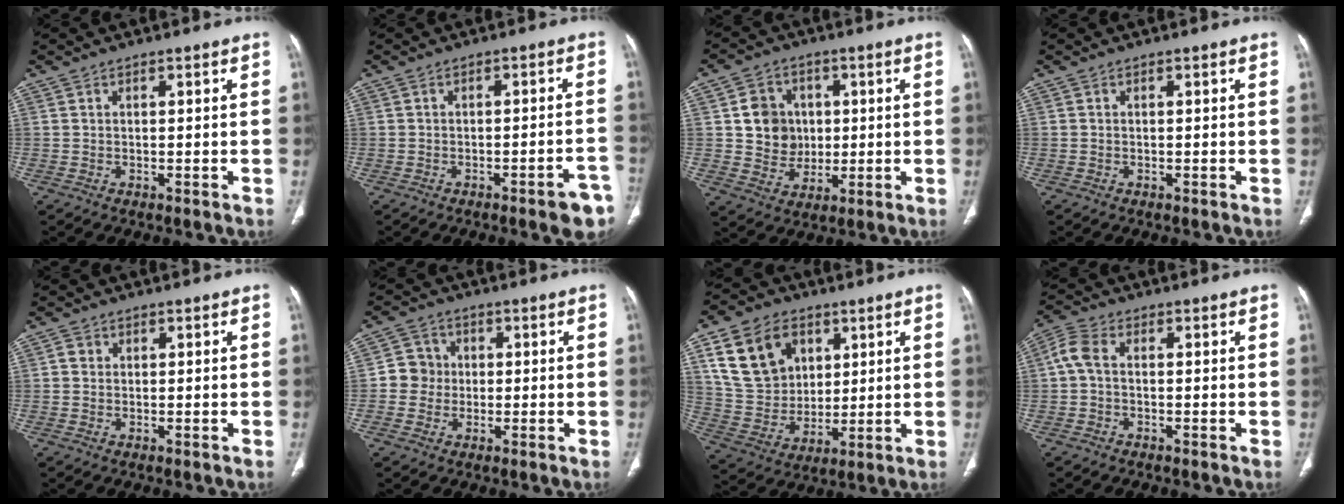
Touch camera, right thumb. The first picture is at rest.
{"total": 6.4, "force": [-4.0, 1.3, 4.8], "torque": [-0.043, 0.021, -0.046]}
{"total": 9.2, "force": [1.4, 8.3, 3.6], "torque": [-0.020, -0.002, 0.032]}
{"total": 0.0}
{"total": 1.3, "force": [0.2, 1.2, 0.4], "torque": [-0.002, 0.002, 0.003]}
{"total": 5.2, "force": [-0.2, 5.1, 1.2], "torque": [0.009, 0.010, -0.013]}
{"total": 16.5, "force": [7.0, 12.3, 8.4], "torque": [-0.133, -0.015, 0.143]}
{"total": 4.3, "force": [0.1, 2.6, 3.4], "torque": [-0.081, 0.012, -0.005]}